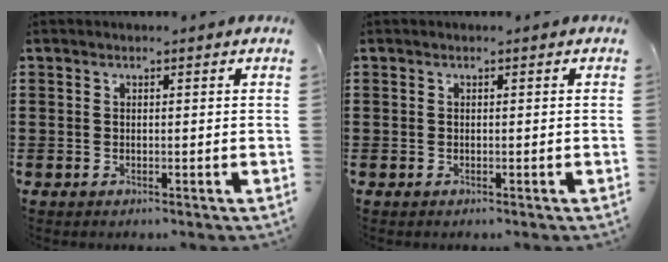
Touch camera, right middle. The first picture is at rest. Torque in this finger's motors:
{"motor_torque": [0.98, -0.18, 0.00, -0.01]}